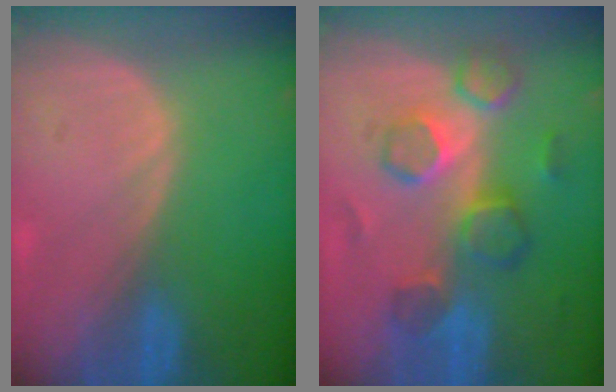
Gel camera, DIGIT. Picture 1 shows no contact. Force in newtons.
{"total": 8.4, "press": 8.2, "slide": 1.9}